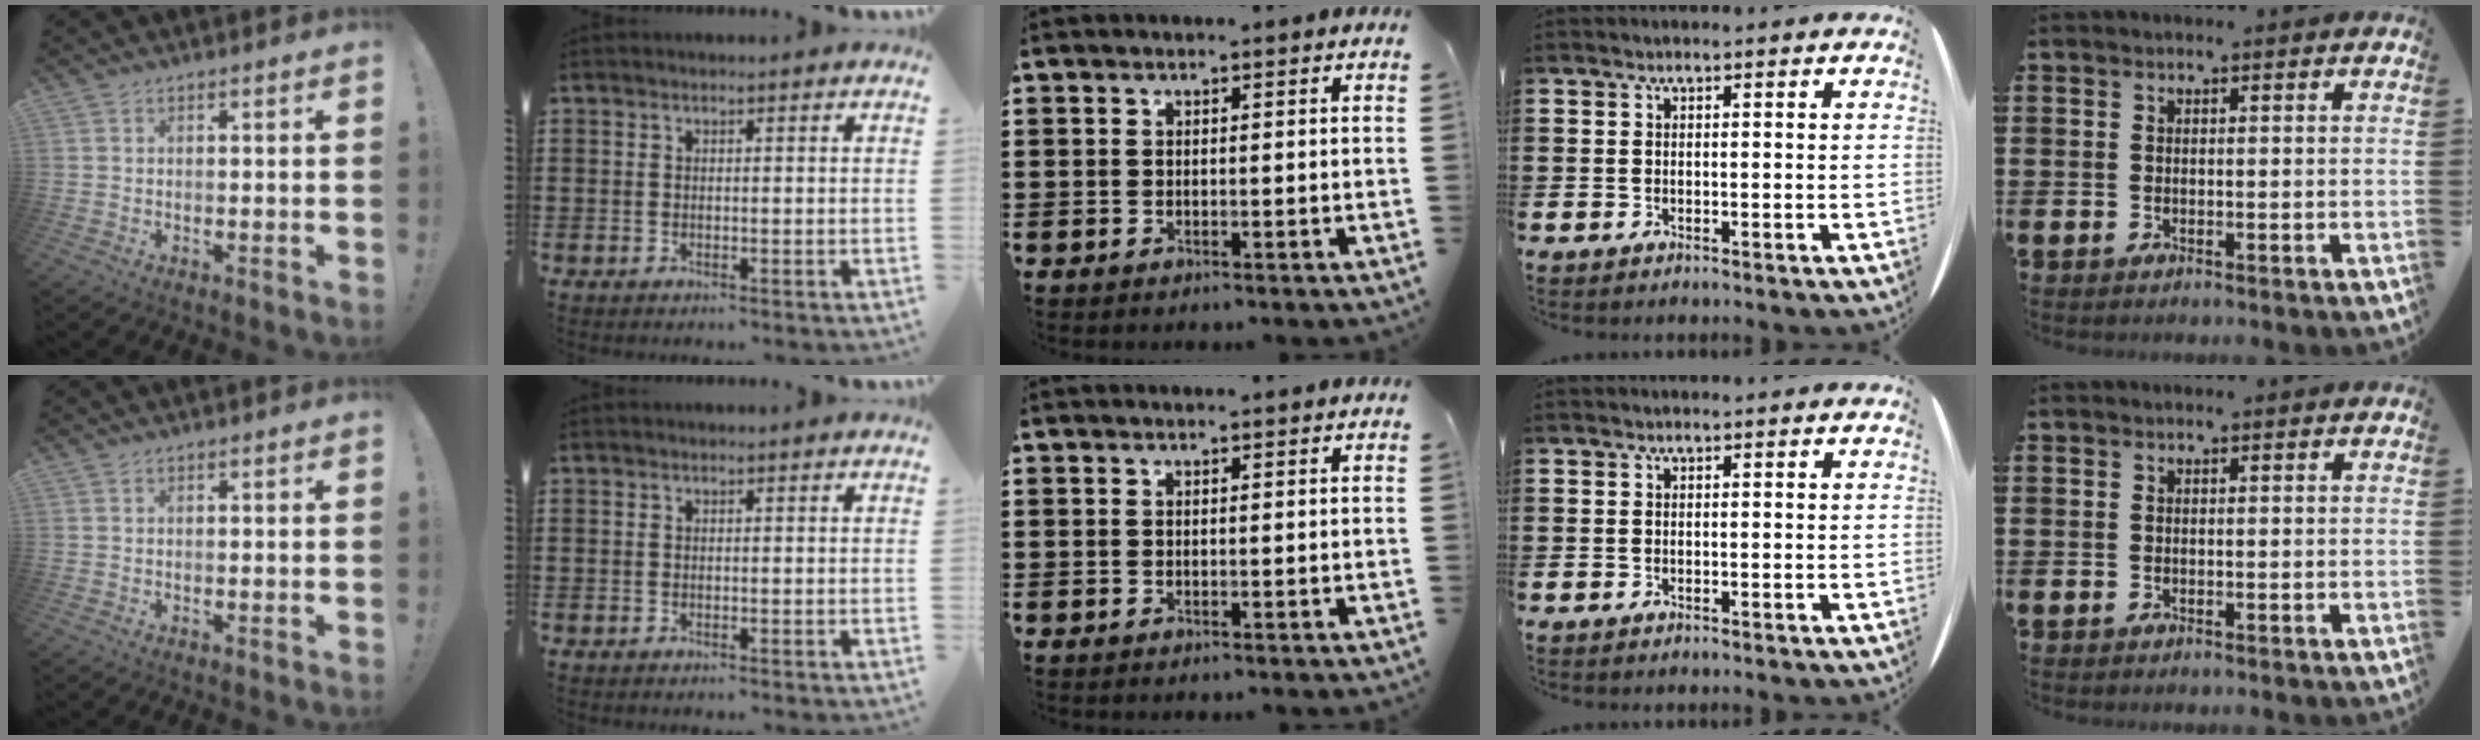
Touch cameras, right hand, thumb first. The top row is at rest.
{}